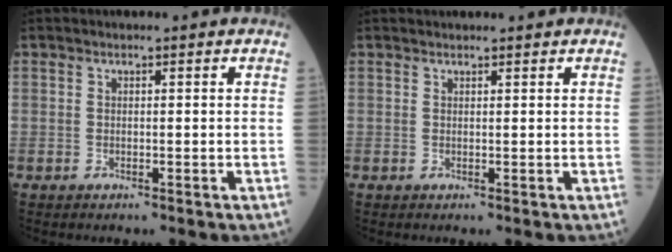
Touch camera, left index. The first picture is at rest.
{"total": 2.5, "force": [2.4, 0.3, 0.5], "torque": [-0.005, 0.020, 0.030]}